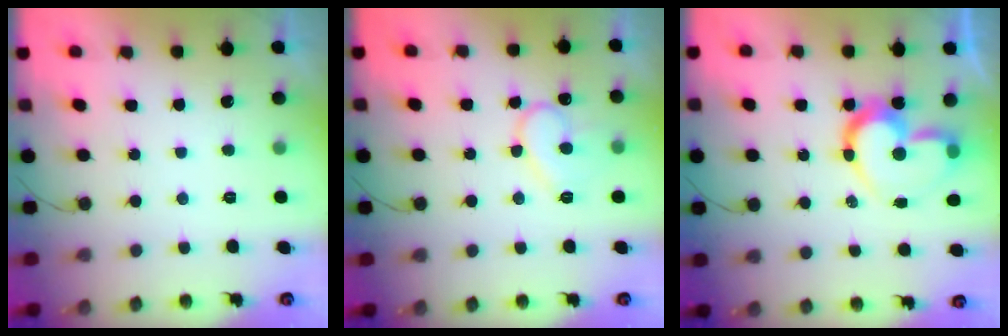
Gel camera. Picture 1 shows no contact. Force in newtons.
{"total": 10.7, "press": 10.6, "slide": 1.0}
{"total": 14.7, "press": 14.5, "slide": 2.2}